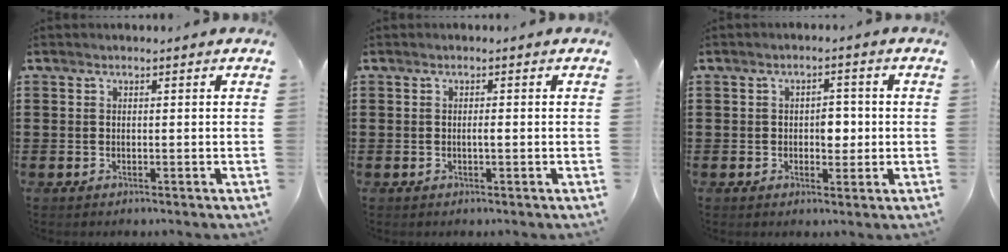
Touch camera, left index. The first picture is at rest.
{"total": 0.9, "force": [-0.2, 0.1, 0.8], "torque": [-0.016, -0.003, -0.003]}
{"total": 3.5, "force": [-0.2, 2.1, 2.8], "torque": [-0.040, 0.001, -0.010]}